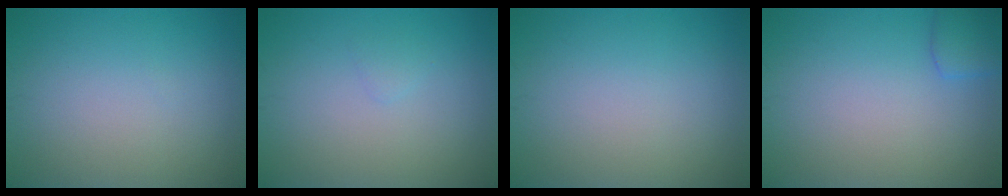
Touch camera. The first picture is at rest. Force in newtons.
{"total": 0.5, "press": 0.5, "slide": 0.1}
{"total": 0.0}
{"total": 2.0, "press": 2.0, "slide": 0.1}